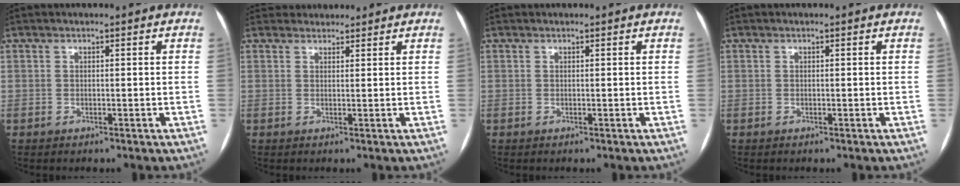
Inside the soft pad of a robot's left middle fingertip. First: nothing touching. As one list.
[{"total": 3.4, "force": [3.3, 1.1, -0.1], "torque": [0.005, 0.027, 0.049]}, {"total": 0.0}, {"total": 0.0}]